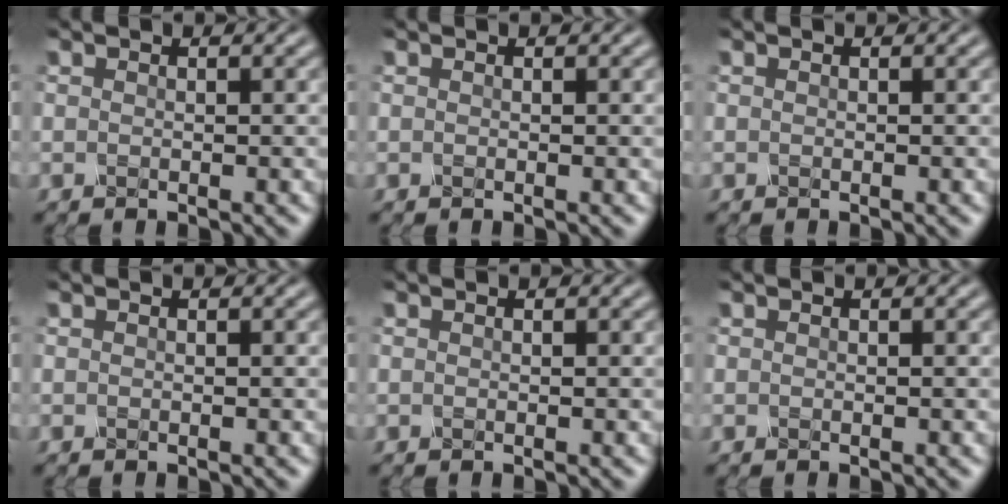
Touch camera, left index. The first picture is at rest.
{"total": 0.0}
{"total": 0.0}
{"total": 0.0}
{"total": 0.0}
{"total": 0.0}